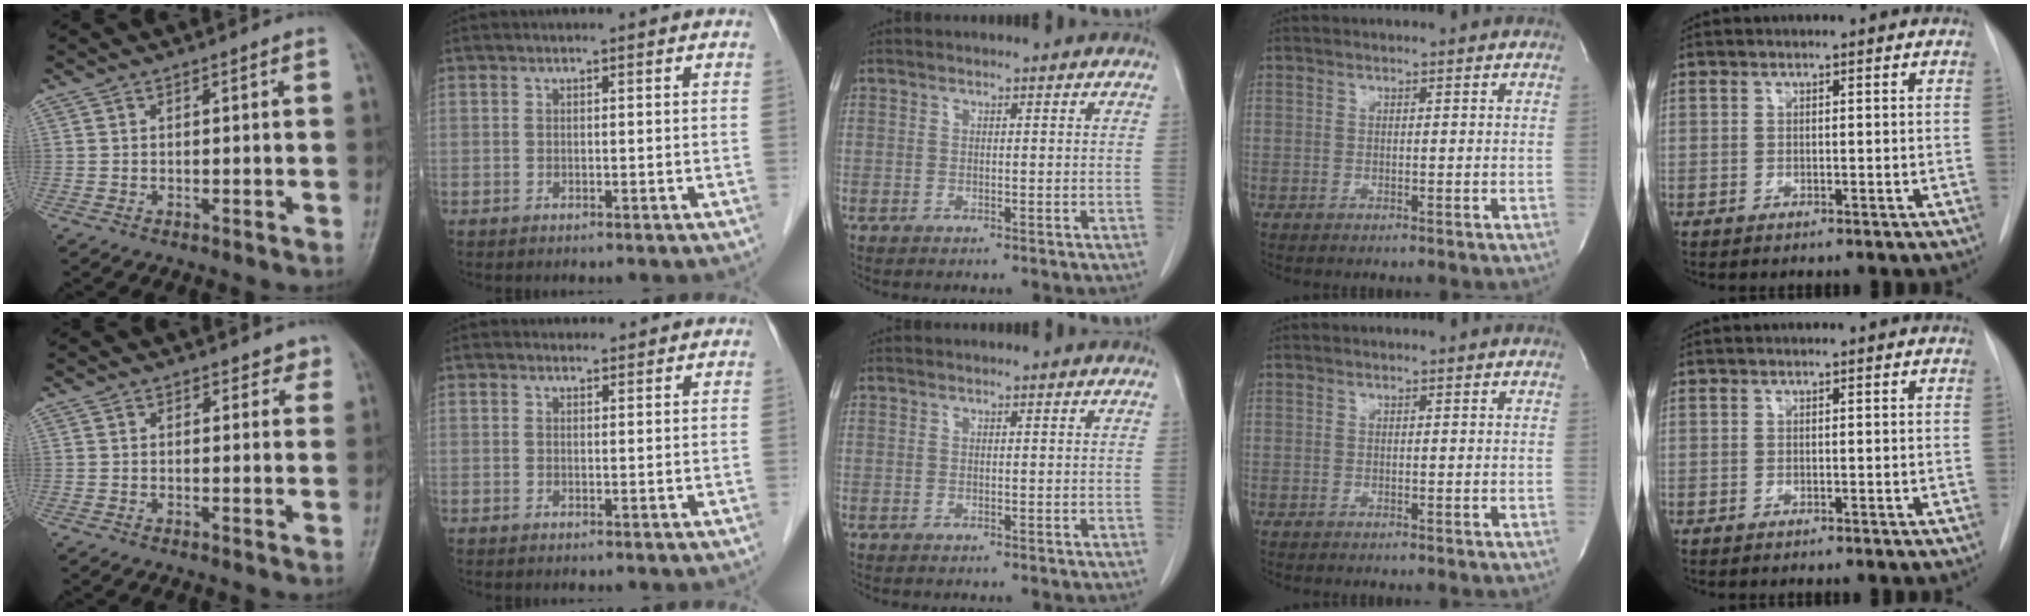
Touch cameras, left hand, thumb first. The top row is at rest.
{"thumb": {"total": 2.1, "force": [1.6, 1.3, 0.5], "torque": [0.021, -0.006, 0.013]}, "index": {"total": 2.6, "force": [2.4, 1.0, 0.1], "torque": [-0.004, 0.013, 0.029]}}